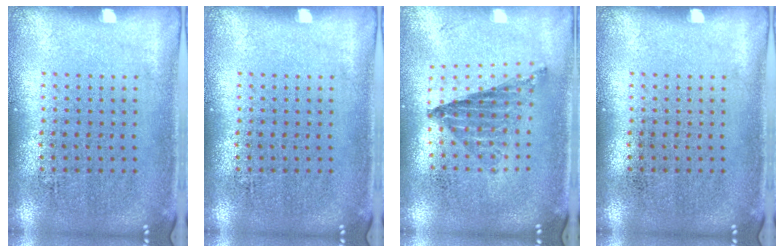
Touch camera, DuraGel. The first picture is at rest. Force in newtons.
{"total": 0.0}
{"total": 0.8, "press": 0.8, "slide": 0.1}
{"total": 0.0}